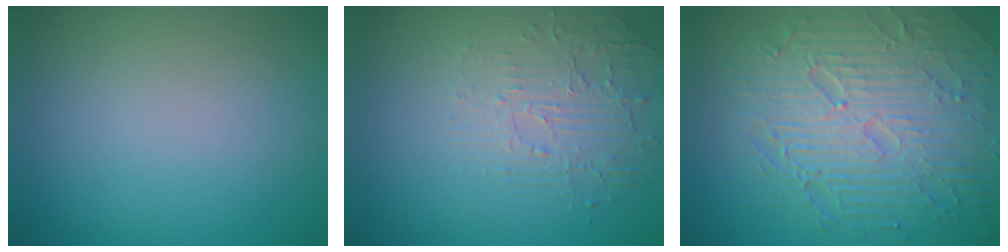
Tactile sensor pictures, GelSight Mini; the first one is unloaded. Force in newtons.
{"total": 2.1, "press": 1.3, "slide": 1.7}
{"total": 9.5, "press": 6.4, "slide": 7.0}